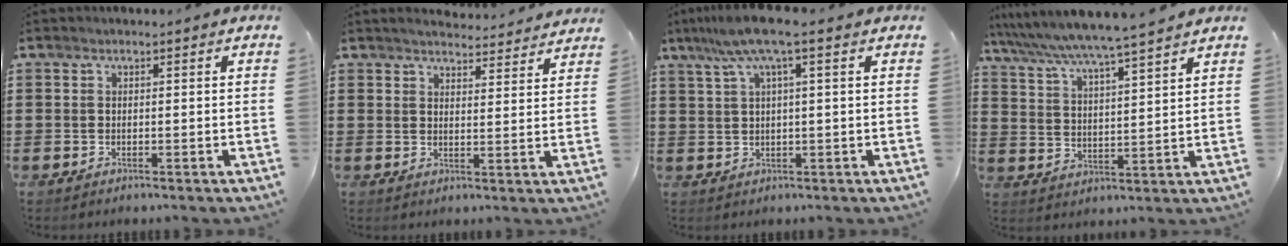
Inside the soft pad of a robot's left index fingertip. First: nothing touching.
{"total": 3.4, "force": [3.4, -0.1, 0.3], "torque": [-0.016, -0.021, 0.059]}
{"total": 6.3, "force": [2.6, 0.2, 5.7], "torque": [-0.122, -0.001, 0.042]}
{"total": 6.2, "force": [5.7, -0.8, 2.2], "torque": [-0.068, -0.038, 0.094]}